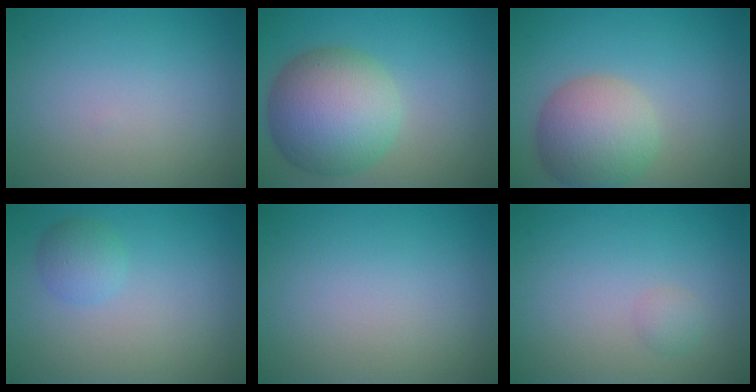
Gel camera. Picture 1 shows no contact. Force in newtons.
{"total": 9.0, "press": 9.0, "slide": 0.4}
{"total": 6.3, "press": 6.2, "slide": 0.4}
{"total": 1.9, "press": 1.9, "slide": 0.1}
{"total": 0.0}
{"total": 0.9, "press": 0.9, "slide": 0.0}